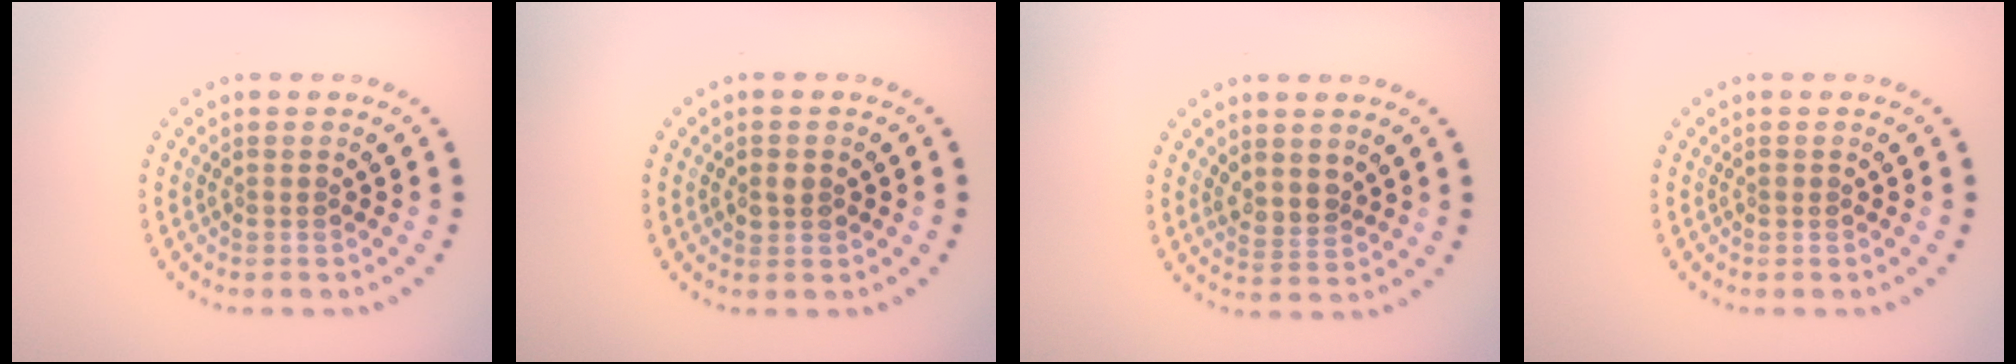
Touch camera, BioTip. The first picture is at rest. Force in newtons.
{"total": 1.4, "press": 1.4, "slide": 0.3}
{"total": 2.0, "press": 1.7, "slide": 1.0}
{"total": 0.0}